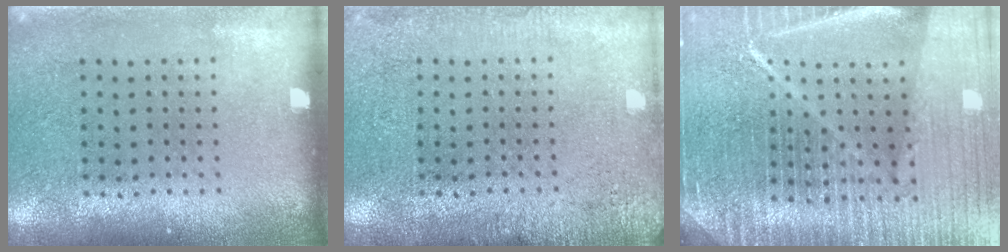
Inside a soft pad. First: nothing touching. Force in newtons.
{"total": 2.8, "press": 2.8, "slide": 0.3}
{"total": 6.9, "press": 5.9, "slide": 3.6}